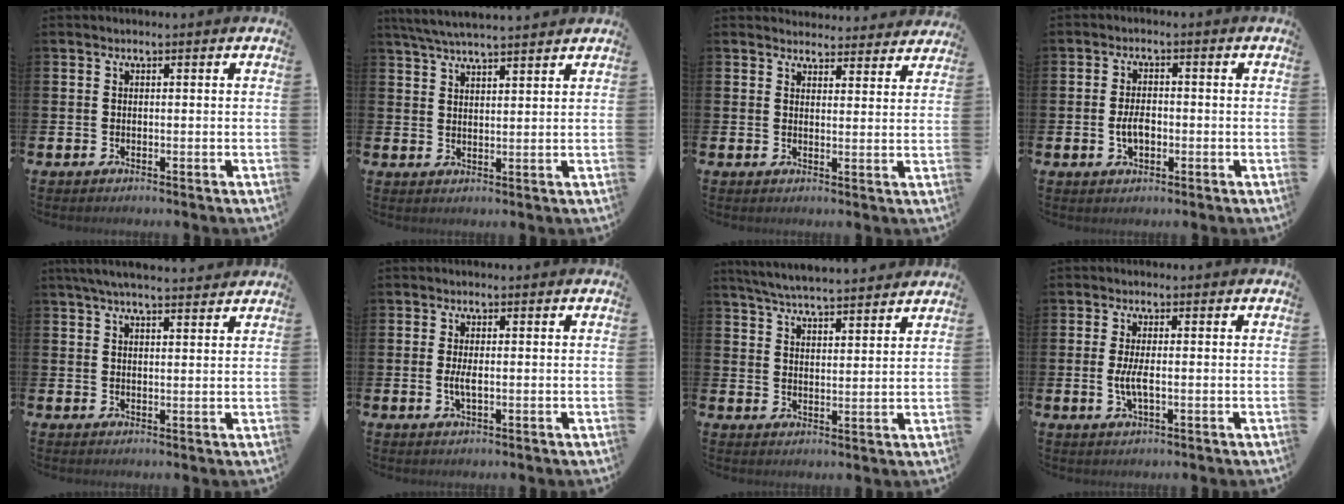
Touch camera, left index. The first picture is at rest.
{"total": 4.9, "force": [4.7, 0.2, 1.4], "torque": [-0.048, -0.012, 0.088]}
{"total": 3.9, "force": [3.8, 1.0, -0.1], "torque": [0.001, -0.021, 0.068]}
{"total": 3.3, "force": [-0.5, 1.9, 2.6], "torque": [-0.034, -0.001, -0.014]}
{"total": 4.3, "force": [4.0, 0.4, 1.7], "torque": [-0.041, -0.008, 0.073]}
{"total": 2.0, "force": [-0.1, 0.6, 1.9], "torque": [-0.028, -0.003, -0.004]}
{"total": 5.5, "force": [5.4, 0.0, 0.8], "torque": [-0.033, -0.032, 0.096]}
{"total": 2.9, "force": [-0.3, 0.8, 2.8], "torque": [-0.051, 0.001, -0.005]}